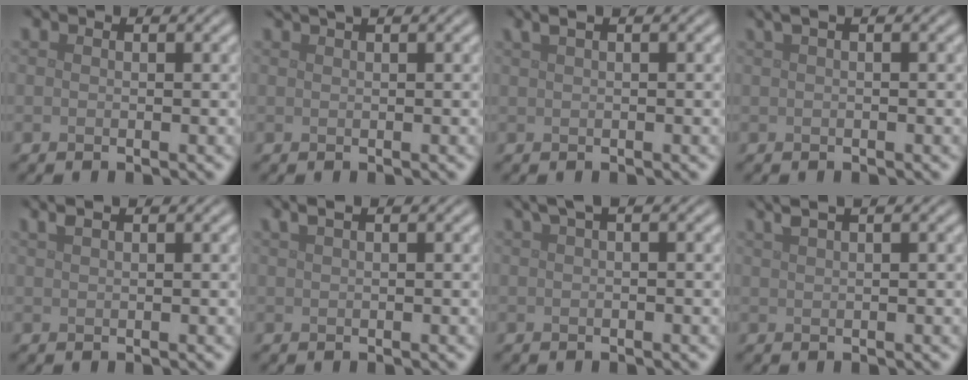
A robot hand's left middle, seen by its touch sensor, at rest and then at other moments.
{"total": 1.7, "force": [1.2, 0.5, 1.1], "torque": [-0.012, 0.005, 0.014]}
{"total": 2.4, "force": [1.3, 0.9, 1.8], "torque": [-0.025, 0.008, 0.012]}
{"total": 2.5, "force": [1.2, 0.9, 2.1], "torque": [-0.025, 0.008, 0.012]}
{"total": 2.4, "force": [1.6, 1.0, 1.6], "torque": [-0.017, 0.011, 0.008]}
{"total": 2.0, "force": [1.2, 0.7, 1.4], "torque": [-0.021, 0.005, 0.015]}
{"total": 2.3, "force": [1.1, 0.6, 2.0], "torque": [-0.029, 0.008, 0.019]}
{"total": 4.0, "force": [2.6, 1.6, 2.7], "torque": [-0.028, 0.025, 0.019]}